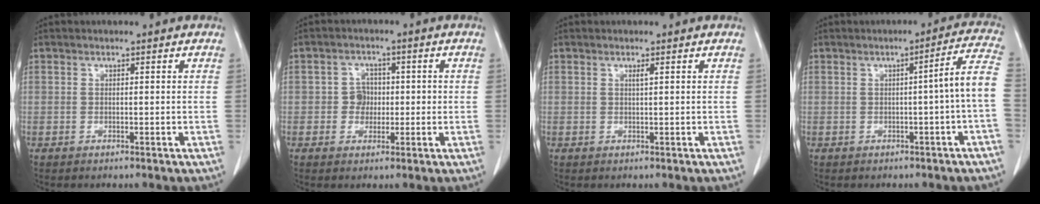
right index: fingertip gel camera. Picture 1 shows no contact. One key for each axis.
{"total": 3.4, "fx": -0.2, "fy": 3.2, "fz": 1.2, "tx": -0.012, "ty": 0.011, "tz": -0.003}
{"total": 0.7, "fx": 0.3, "fy": -0.1, "fz": 0.6, "tx": -0.013, "ty": 0.000, "tz": 0.007}
{"total": 6.2, "fx": -1.0, "fy": -0.9, "fz": 6.0, "tx": -0.072, "ty": 0.013, "tz": -0.016}